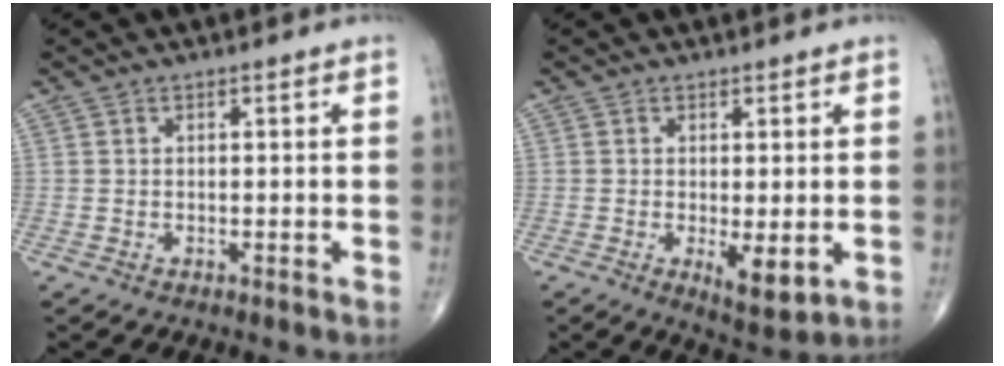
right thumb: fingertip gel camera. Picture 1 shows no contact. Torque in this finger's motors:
{"motor_torque": [0.08, 0.62, -0.03, -0.08, 0.10]}